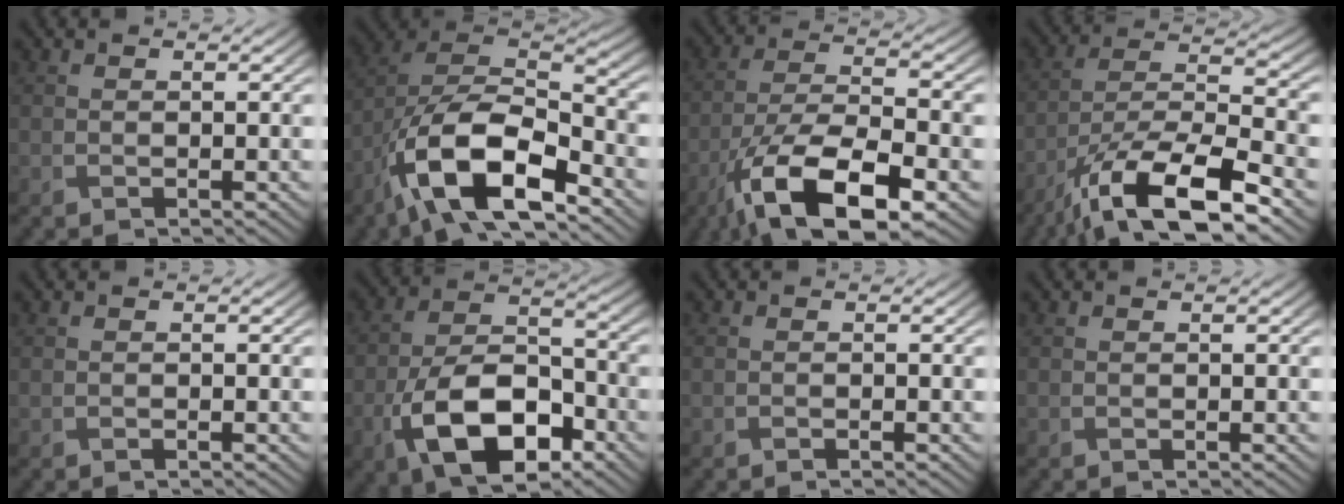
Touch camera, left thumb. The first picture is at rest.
{"total": 15.1, "force": [-8.3, 6.5, 10.8], "torque": [-0.217, -0.018, -0.164]}
{"total": 14.5, "force": [-8.1, 5.1, 10.9], "torque": [-0.217, -0.018, -0.154]}
{"total": 14.9, "force": [-9.6, 4.5, 10.5], "torque": [-0.202, -0.006, -0.180]}
{"total": 0.0}
{"total": 12.7, "force": [-5.7, 6.7, 9.1], "torque": [-0.186, -0.006, -0.115]}
{"total": 0.0}
{"total": 0.0}